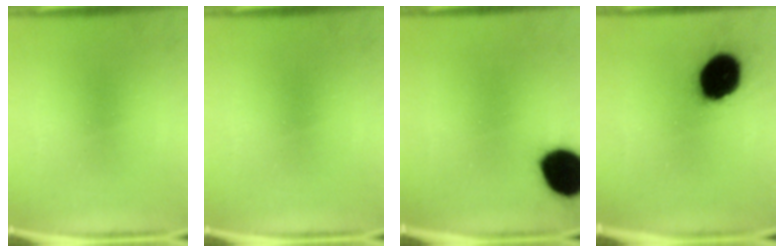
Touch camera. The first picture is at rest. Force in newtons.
{"total": 0.0}
{"total": 16.1}
{"total": 18.1}